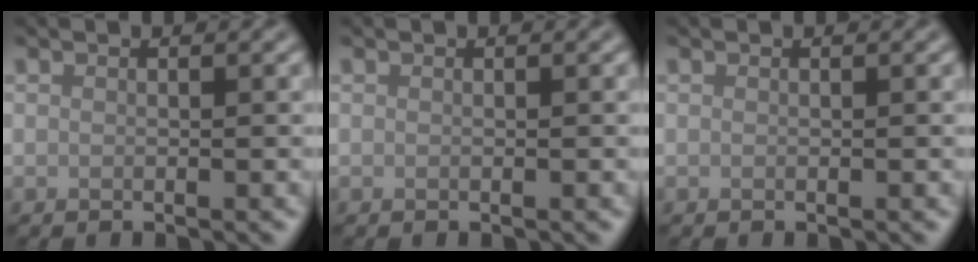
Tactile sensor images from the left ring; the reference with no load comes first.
{"total": 0.0}
{"total": 0.0}